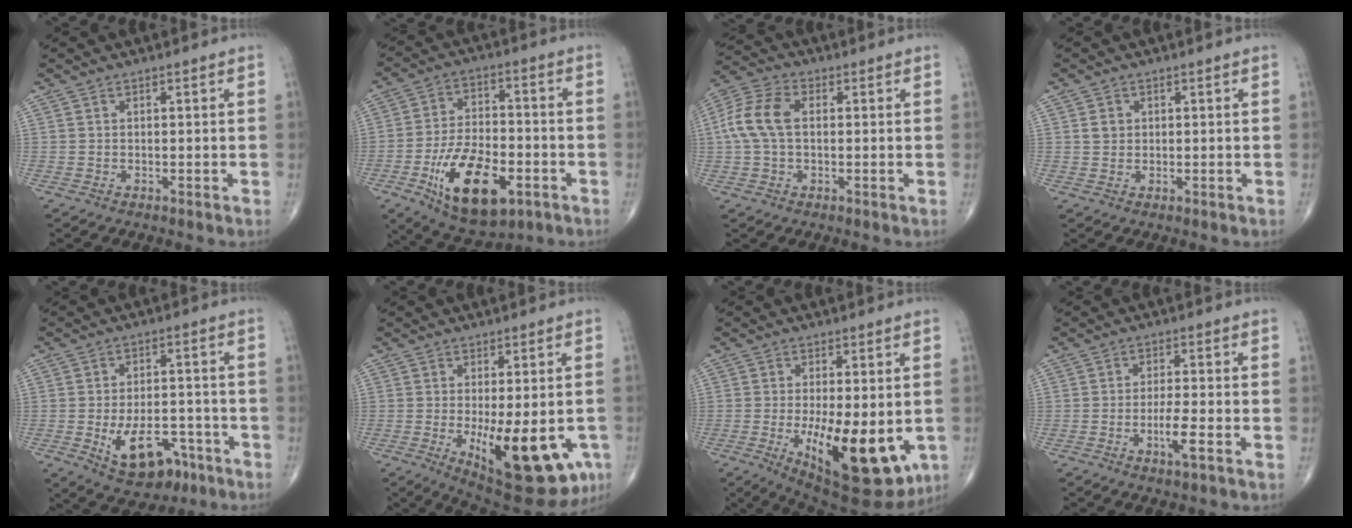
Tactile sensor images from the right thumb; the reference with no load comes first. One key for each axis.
{"total": 17.7, "fx": -6.9, "fy": 8.9, "fz": 13.7, "tx": -0.215, "ty": 0.020, "tz": -0.109}
{"total": 9.4, "fx": 0.7, "fy": 5.8, "fz": 7.3, "tx": -0.166, "ty": 0.026, "tz": 0.009}
{"total": 2.1, "fx": 0.5, "fy": 1.8, "fz": 0.9, "tx": -0.008, "ty": -0.001, "tz": 0.009}
{"total": 12.0, "fx": -5.0, "fy": 7.1, "fz": 8.3, "tx": -0.109, "ty": 0.028, "tz": -0.065}
{"total": 18.1, "fx": -5.4, "fy": 7.1, "fz": 15.7, "tx": -0.176, "ty": -0.016, "tz": -0.055}
{"total": 18.1, "fx": -4.2, "fy": 7.3, "fz": 16.0, "tx": -0.214, "ty": -0.027, "tz": -0.042}
{"total": 5.0, "fx": -1.9, "fy": 0.8, "fz": 4.5, "tx": -0.089, "ty": 0.004, "tz": -0.035}